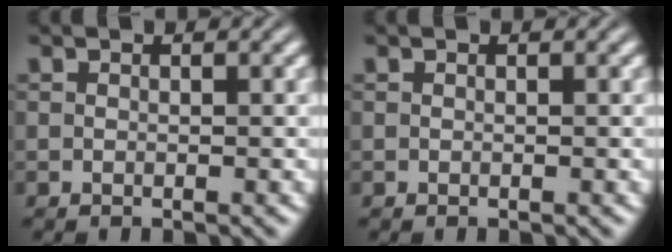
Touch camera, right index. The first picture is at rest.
{"total": 0.0}